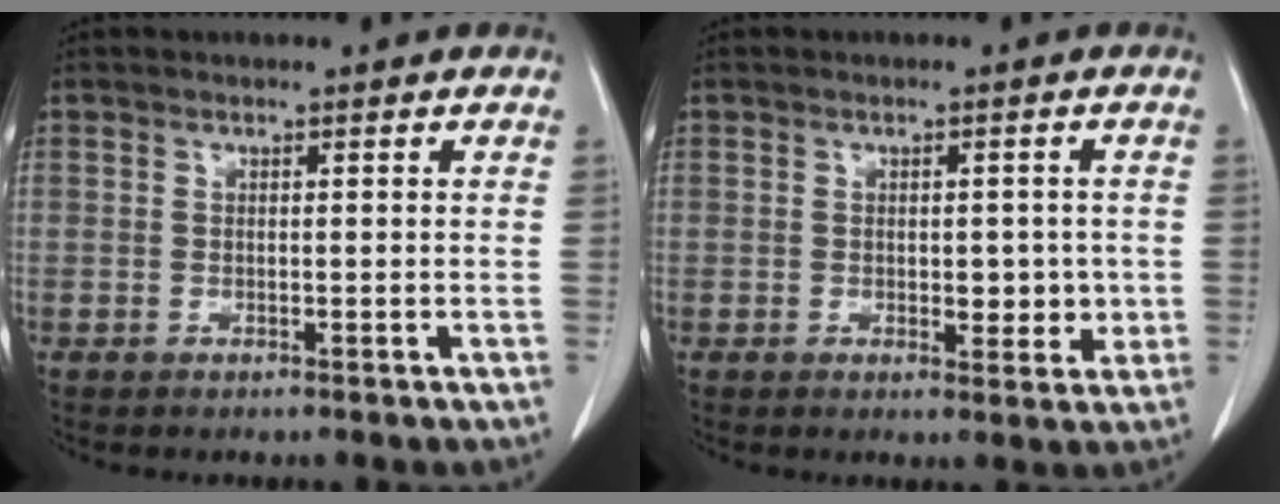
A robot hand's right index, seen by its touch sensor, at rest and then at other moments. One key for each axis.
{"total": 4.2, "fx": -0.5, "fy": 2.2, "fz": 3.6, "tx": -0.040, "ty": -0.002, "tz": 0.000}